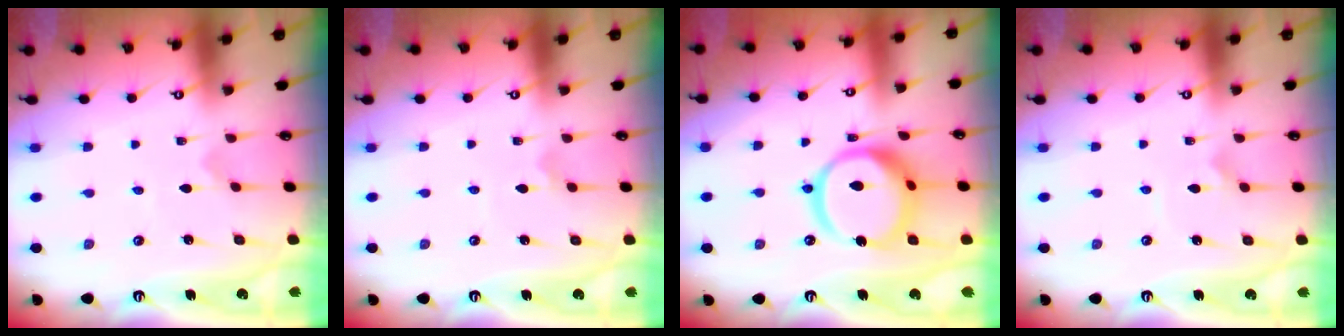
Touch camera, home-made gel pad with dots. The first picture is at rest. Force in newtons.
{"total": 1.2, "press": 1.1, "slide": 0.2}
{"total": 17.9, "press": 17.8, "slide": 1.9}
{"total": 2.3, "press": 2.3, "slide": 0.0}